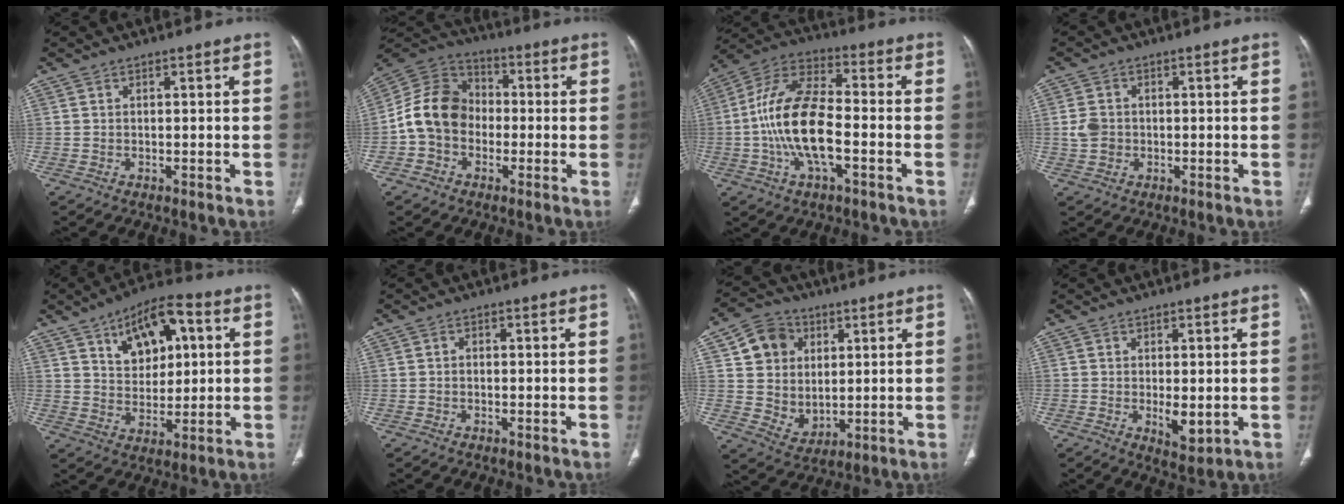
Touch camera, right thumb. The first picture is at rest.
{"total": 12.1, "force": [-1.8, 9.9, 6.7], "torque": [-0.112, 0.037, -0.047]}
{"total": 16.2, "force": [-3.2, 7.0, 14.2], "torque": [-0.280, 0.034, -0.064]}
{"total": 3.8, "force": [-0.3, 3.2, 2.0], "torque": [-0.035, 0.009, -0.005]}
{"total": 13.2, "force": [4.9, 7.4, 9.8], "torque": [-0.118, 0.000, 0.079]}
{"total": 0.8, "force": [-0.2, 0.6, 0.4], "torque": [-0.006, 0.002, -0.005]}
{"total": 11.7, "force": [3.6, 10.0, 4.8], "torque": [-0.046, -0.016, 0.073]}
{"total": 4.6, "force": [-0.6, 2.2, 3.9], "torque": [-0.055, -0.013, -0.003]}